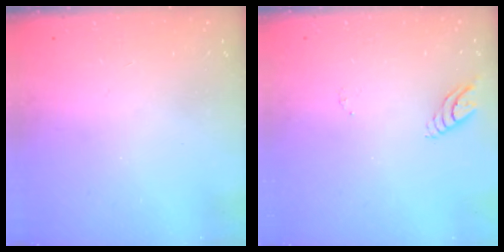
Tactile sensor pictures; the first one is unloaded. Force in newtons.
{"total": 4.2, "press": 4.2, "slide": 0.3}